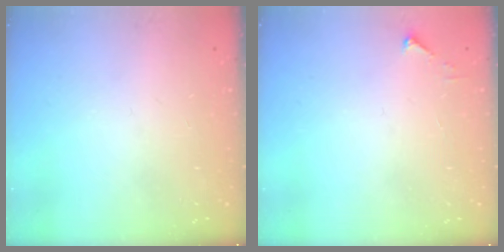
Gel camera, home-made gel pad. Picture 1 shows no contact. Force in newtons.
{"total": 2.5, "press": 2.5, "slide": 0.3}